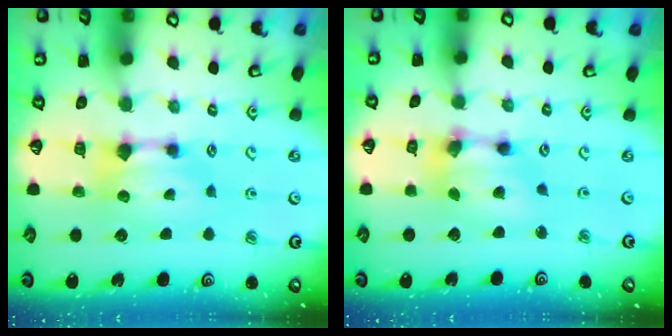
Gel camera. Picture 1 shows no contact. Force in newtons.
{"total": 6.2, "press": 5.9, "slide": 1.8}